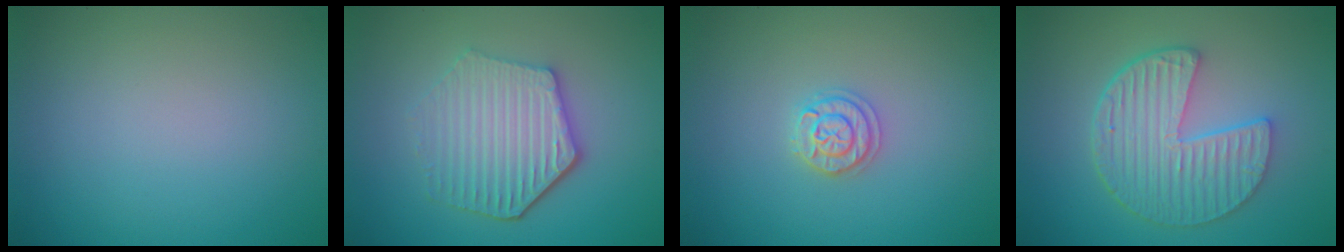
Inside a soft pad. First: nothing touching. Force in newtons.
{"total": 5.3, "press": 4.3, "slide": 3.2}
{"total": 2.0, "press": 1.9, "slide": 0.3}
{"total": 6.2, "press": 4.7, "slide": 4.0}